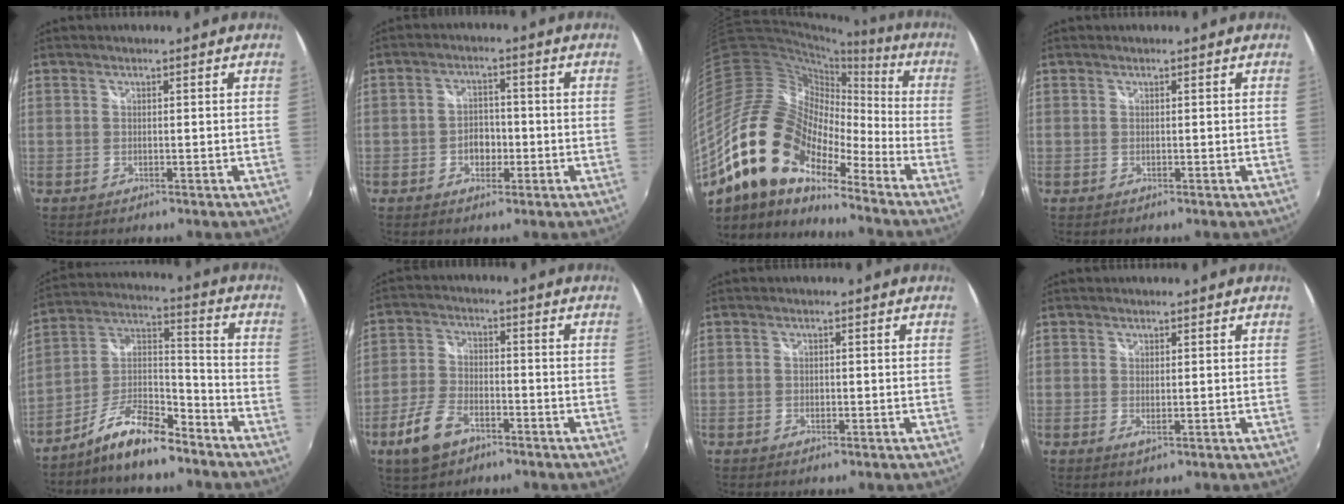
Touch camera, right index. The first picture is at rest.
{"total": 4.3, "force": [-1.5, 3.2, 2.3], "torque": [-0.040, 0.007, -0.021]}
{"total": 18.3, "force": [-12.2, 8.4, 10.8], "torque": [-0.187, -0.014, -0.243]}
{"total": 0.0}
{"total": 12.2, "force": [-9.1, 3.5, 7.3], "torque": [-0.153, 0.025, -0.168]}
{"total": 8.9, "force": [-5.2, 4.8, 5.4], "torque": [-0.127, -0.001, -0.098]}
{"total": 0.7, "force": [-0.4, 0.6, 0.2], "torque": [-0.002, -0.002, -0.007]}
{"total": 1.1, "force": [0.0, 0.2, 1.1], "torque": [-0.020, -0.002, 0.001]}